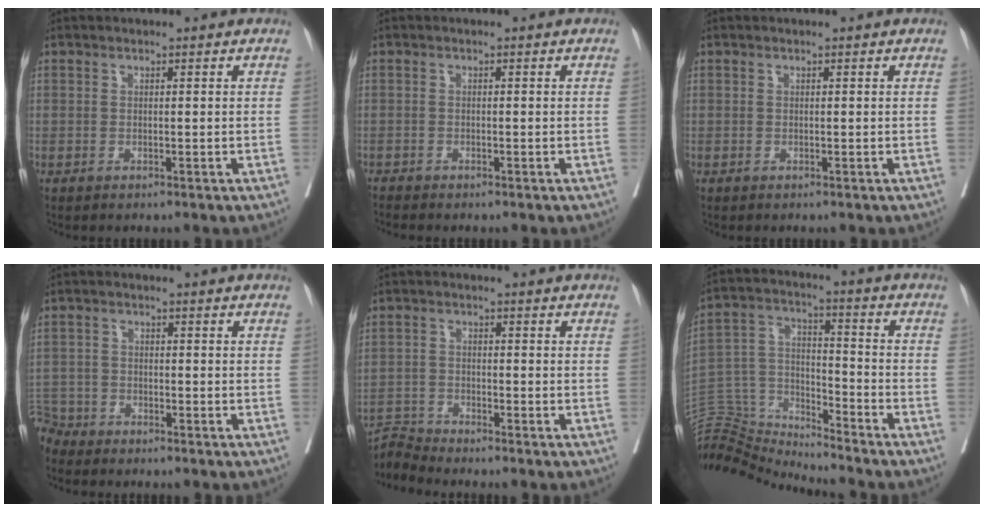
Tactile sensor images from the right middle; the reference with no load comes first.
{"total": 1.0, "force": [-1.0, -0.2, -0.1], "torque": [-0.004, -0.004, -0.021]}
{"total": 0.0}
{"total": 4.4, "force": [-4.1, 1.3, -0.8], "torque": [0.021, -0.003, -0.084]}
{"total": 4.5, "force": [-4.0, -2.0, -0.8], "torque": [0.004, -0.014, -0.076]}
{"total": 11.8, "force": [-11.7, 1.0, -0.3], "torque": [-0.001, 0.065, -0.220]}